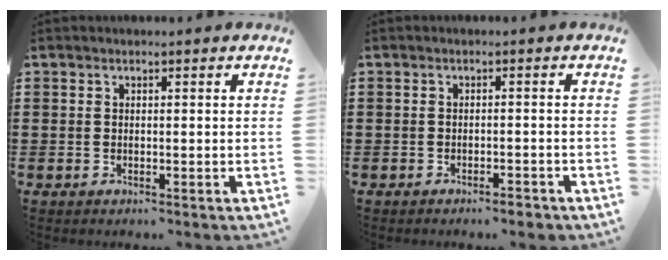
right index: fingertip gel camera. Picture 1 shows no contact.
{"total": 1.4, "force": [-1.3, 0.1, 0.6], "torque": [-0.017, -0.003, -0.024]}